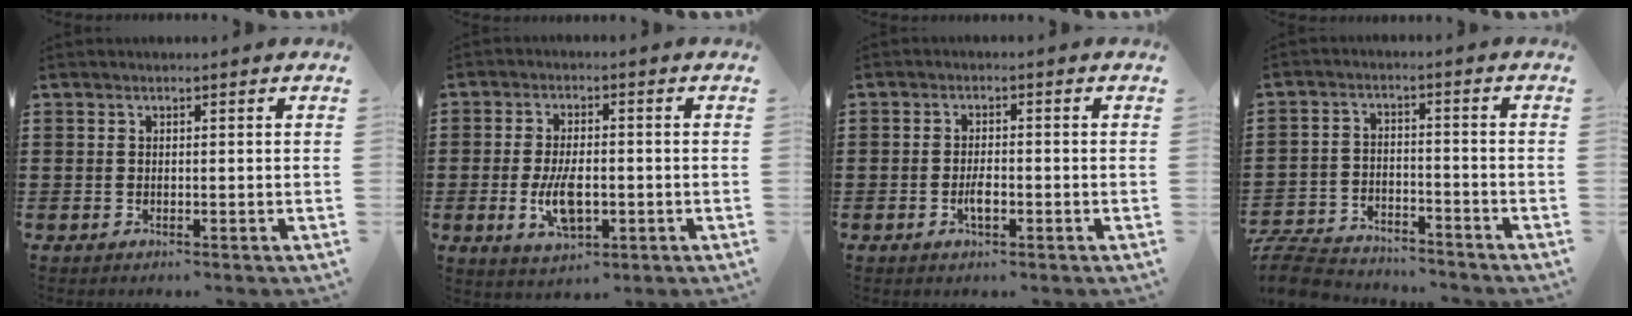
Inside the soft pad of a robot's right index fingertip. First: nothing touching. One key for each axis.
{"total": 6.7, "fx": -1.5, "fy": 3.1, "fz": 5.8, "tx": -0.119, "ty": -0.009, "tz": -0.032}
{"total": 2.7, "fx": -1.0, "fy": 0.7, "fz": 2.4, "tx": -0.052, "ty": -0.006, "tz": -0.019}
{"total": 6.6, "fx": -6.4, "fy": 1.3, "fz": 1.0, "tx": -0.035, "ty": 0.008, "tz": -0.131}